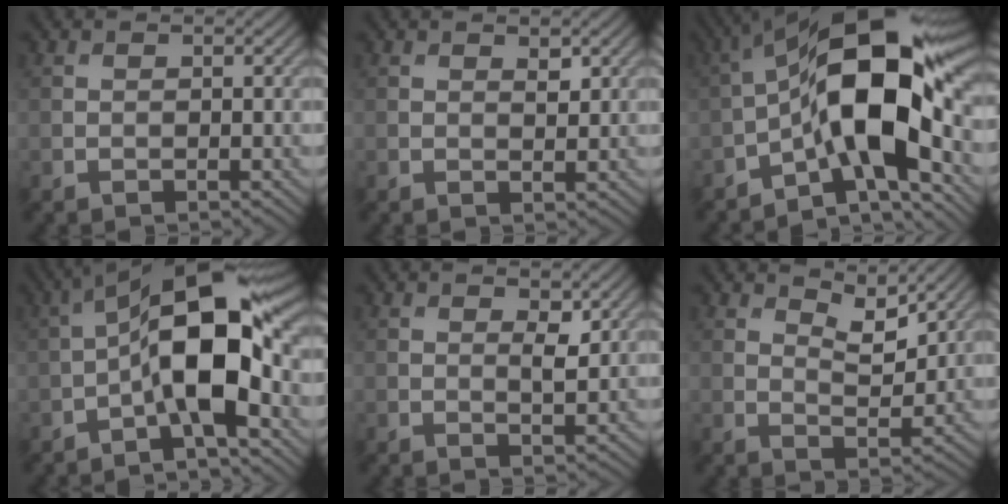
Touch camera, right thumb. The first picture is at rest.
{"total": 1.4, "force": [0.8, 0.5, 1.0], "torque": [-0.017, -0.004, 0.016]}
{"total": 16.2, "force": [-2.9, 6.2, 14.6], "torque": [-0.227, 0.024, -0.068]}
{"total": 13.1, "force": [-2.2, 4.6, 12.1], "torque": [-0.208, 0.015, -0.049]}
{"total": 2.1, "force": [1.1, 0.5, 1.7], "torque": [-0.034, -0.006, 0.020]}
{"total": 4.8, "force": [3.6, 1.4, 2.9], "torque": [-0.058, -0.011, 0.064]}